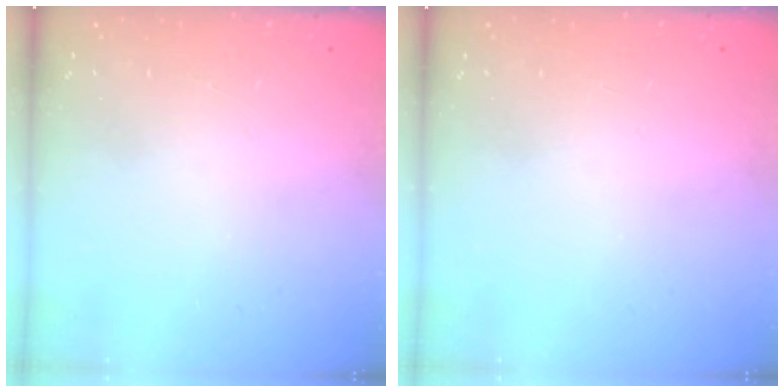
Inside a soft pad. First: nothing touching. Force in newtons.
{"total": 0.0}